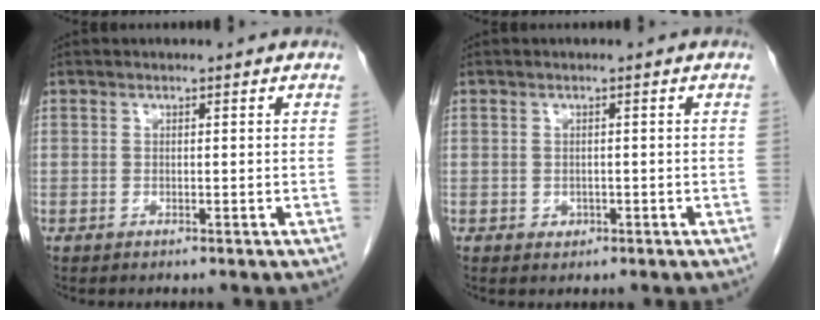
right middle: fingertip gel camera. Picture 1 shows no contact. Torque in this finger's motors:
{"motor_torque": [0.28, -0.02, -0.02, 0.00]}